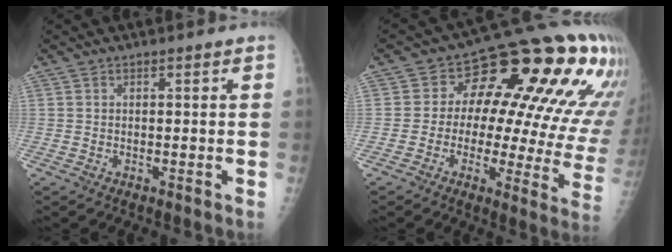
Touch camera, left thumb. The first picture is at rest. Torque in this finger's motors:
{"motor_torque": [0.94, 1.09, 0.05, -0.25, 0.06]}